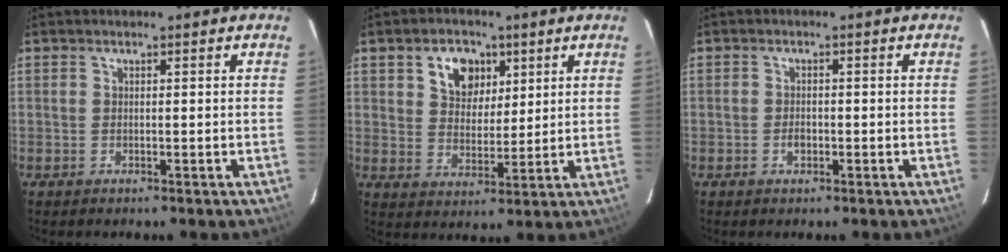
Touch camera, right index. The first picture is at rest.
{"total": 7.8, "force": [3.6, 5.6, 4.1], "torque": [-0.068, 0.015, 0.067]}
{"total": 1.7, "force": [-0.6, 1.2, 1.0], "torque": [-0.018, 0.003, -0.010]}